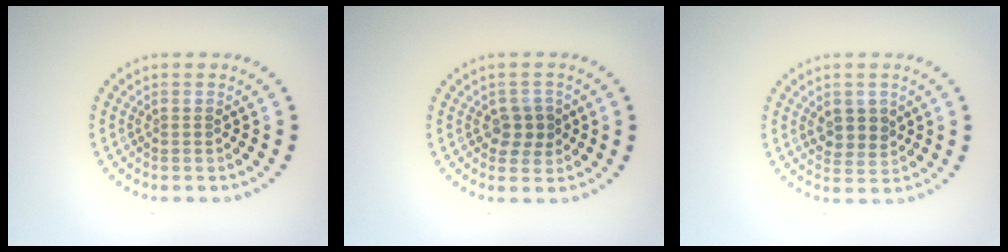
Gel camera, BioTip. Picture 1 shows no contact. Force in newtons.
{"total": 2.1, "press": 2.0, "slide": 0.7}
{"total": 2.4, "press": 2.3, "slide": 0.9}